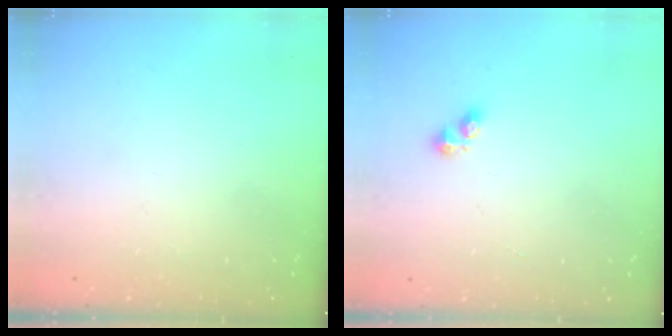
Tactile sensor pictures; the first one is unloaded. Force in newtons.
{"total": 2.9, "press": 2.9, "slide": 0.3}